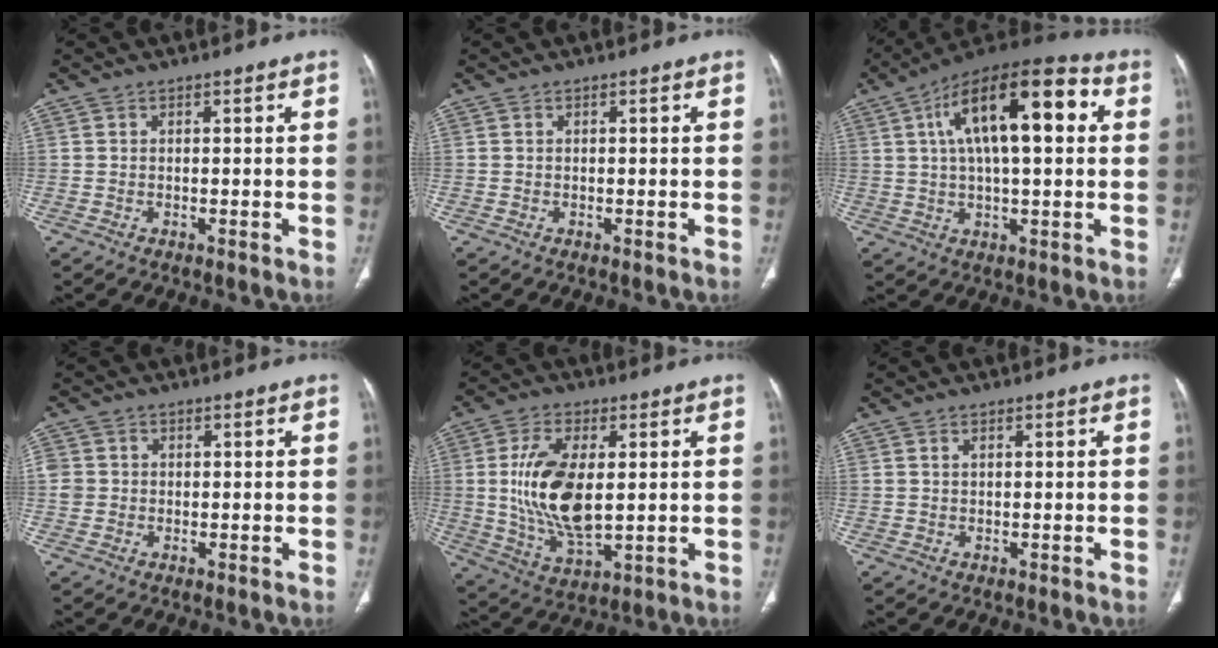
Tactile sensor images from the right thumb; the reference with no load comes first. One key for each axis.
{"total": 0.0}
{"total": 19.9, "fx": 4.9, "fy": 7.9, "fz": 17.7, "tx": -0.272, "ty": 0.021, "tz": 0.067}
{"total": 3.1, "fx": 0.0, "fy": 2.9, "fz": 1.0, "tx": -0.011, "ty": 0.008, "tz": 0.003}
{"total": 15.0, "fx": 1.4, "fy": 7.3, "fz": 13.0, "tx": -0.251, "ty": -0.018, "tz": 0.035}
{"total": 0.6, "fx": 0.3, "fy": 0.3, "fz": 0.4, "tx": -0.009, "ty": 0.001, "tz": 0.007}